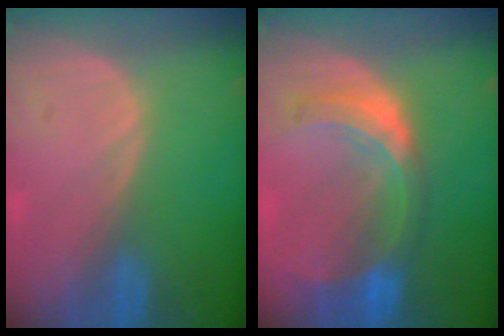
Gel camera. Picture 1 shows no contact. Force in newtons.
{"total": 8.1, "press": 7.2, "slide": 3.8}